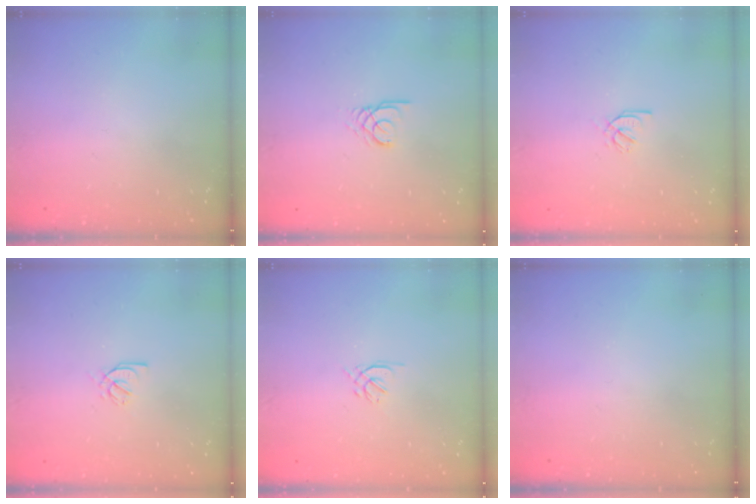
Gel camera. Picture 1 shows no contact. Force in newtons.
{"total": 2.3, "press": 2.3, "slide": 0.2}
{"total": 2.2, "press": 2.2, "slide": 0.0}
{"total": 2.6, "press": 2.6, "slide": 0.4}
{"total": 1.6, "press": 1.5, "slide": 0.5}
{"total": 0.0}